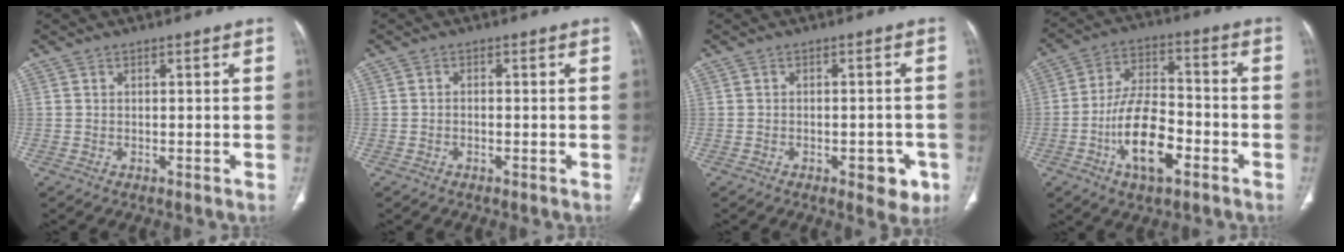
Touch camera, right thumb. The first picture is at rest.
{"total": 0.7, "force": [-0.3, 0.4, 0.4], "torque": [-0.007, 0.003, -0.007]}
{"total": 5.6, "force": [-2.5, 2.8, 4.1], "torque": [-0.030, 0.009, -0.026]}
{"total": 14.1, "force": [-5.5, 6.6, 11.2], "torque": [-0.195, 0.033, -0.097]}